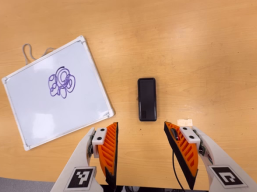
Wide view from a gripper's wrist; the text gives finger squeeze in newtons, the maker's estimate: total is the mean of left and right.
{"total": 0.0}